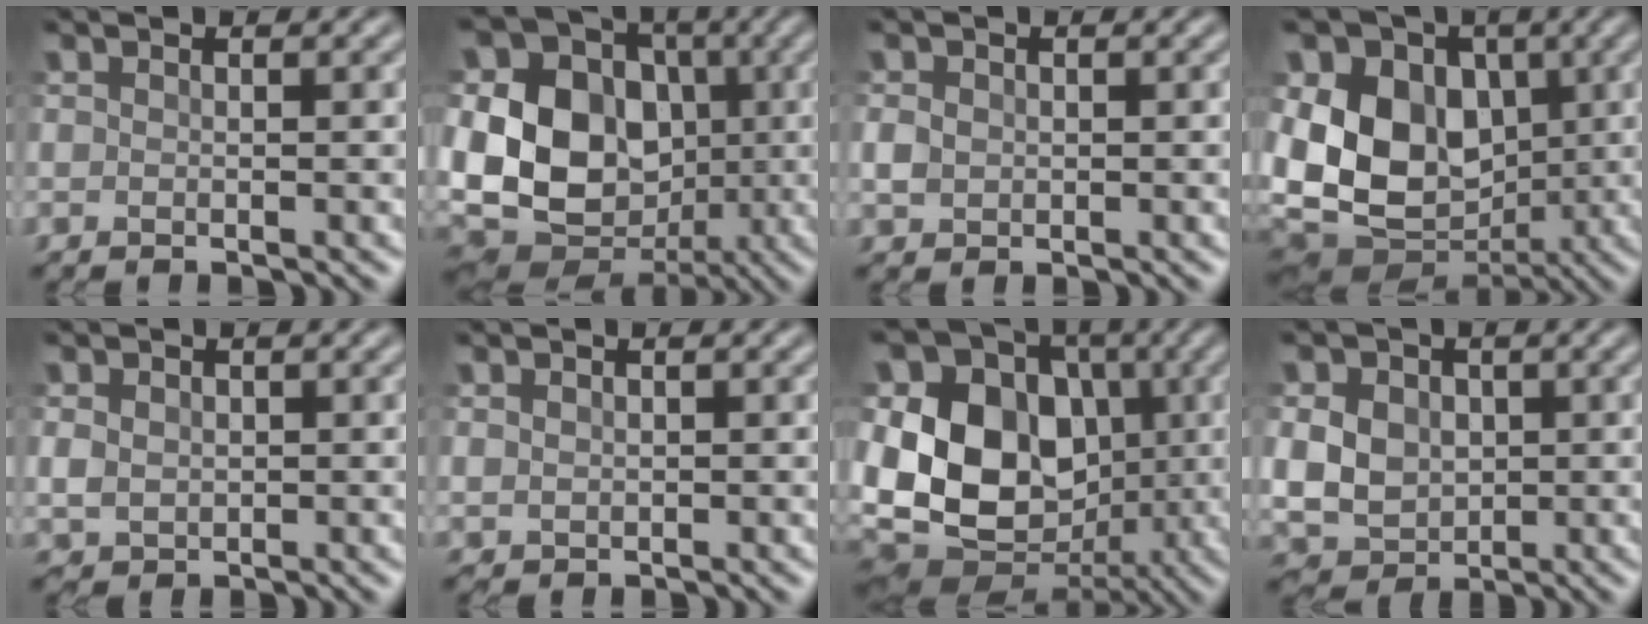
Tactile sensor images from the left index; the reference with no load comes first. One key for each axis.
{"total": 16.6, "fx": -0.7, "fy": 14.1, "fz": 8.8, "tx": -0.188, "ty": 0.013, "tz": -0.033}
{"total": 1.6, "fx": 0.1, "fy": 1.3, "fz": 0.8, "tx": -0.017, "ty": 0.000, "tz": -0.001}
{"total": 13.6, "fx": 0.9, "fy": 10.5, "fz": 8.6, "tx": -0.151, "ty": 0.005, "tz": 0.006}
{"total": 1.9, "fx": 0.3, "fy": 1.6, "fz": 0.9, "tx": -0.021, "ty": -0.004, "tz": 0.006}
{"total": 0.9, "fx": 0.3, "fy": 0.7, "fz": 0.3, "tx": -0.006, "ty": -0.003, "tz": 0.009}
{"total": 14.6, "fx": 0.1, "fy": 11.9, "fz": 8.4, "tx": -0.167, "ty": 0.002, "tz": -0.009}
{"total": 6.5, "fx": 0.7, "fy": 5.4, "fz": 3.5, "tx": -0.067, "ty": 0.012, "tz": 0.001}